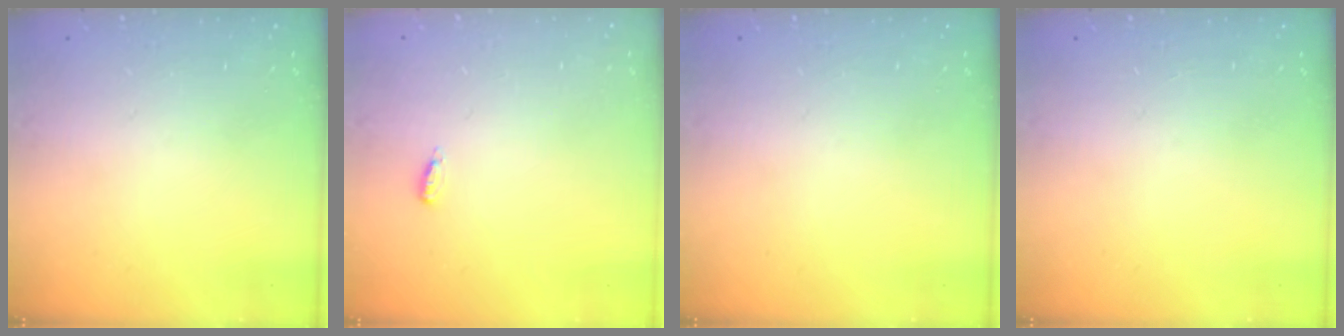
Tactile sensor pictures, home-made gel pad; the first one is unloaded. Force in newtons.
{"total": 7.1, "press": 3.0, "slide": 6.4}
{"total": 0.0}
{"total": 0.0}